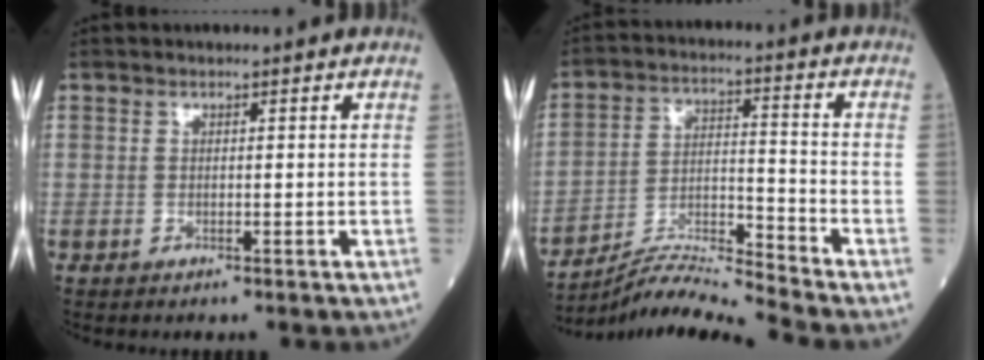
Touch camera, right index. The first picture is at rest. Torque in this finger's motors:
{"motor_torque": [-0.52, -0.54, 0.06, 0.00]}